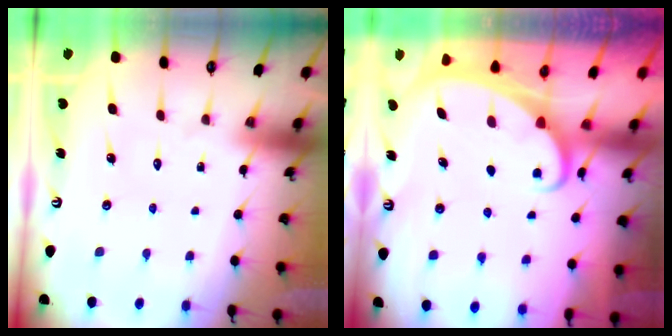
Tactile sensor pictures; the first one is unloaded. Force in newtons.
{"total": 1.9, "press": 1.9, "slide": 0.3}